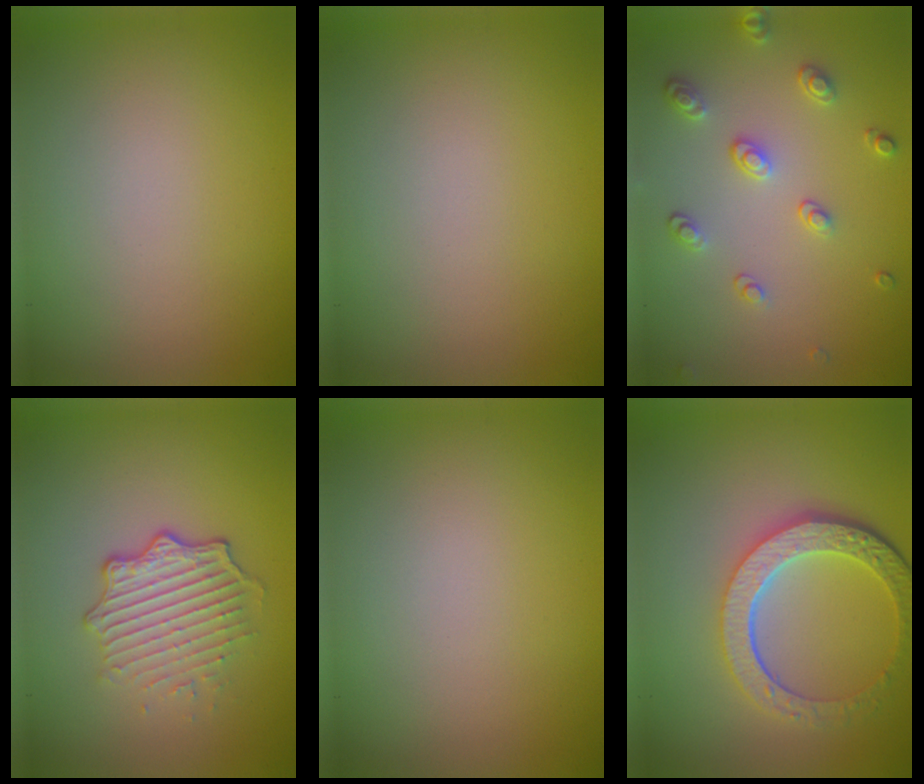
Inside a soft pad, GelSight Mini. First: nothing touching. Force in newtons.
{"total": 0.0}
{"total": 2.6, "press": 2.5, "slide": 0.8}
{"total": 4.9, "press": 3.4, "slide": 3.5}
{"total": 0.0}
{"total": 6.0, "press": 4.4, "slide": 4.0}